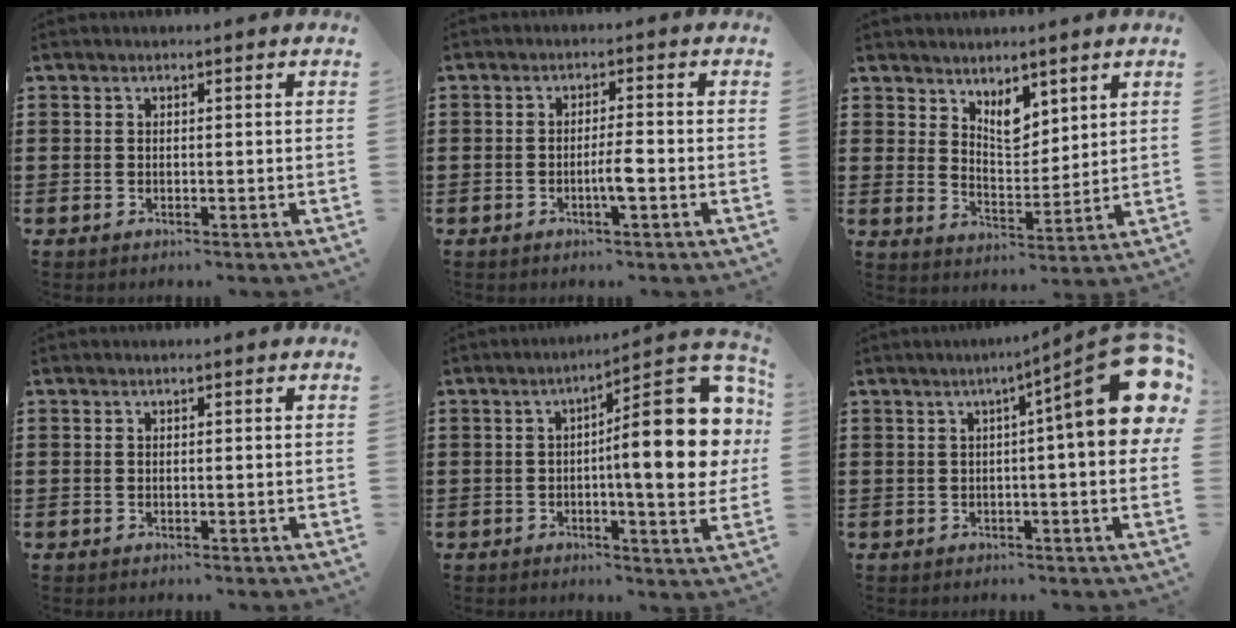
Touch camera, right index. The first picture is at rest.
{"total": 3.5, "force": [-1.2, 0.1, 3.2], "torque": [-0.065, -0.006, -0.024]}
{"total": 5.5, "force": [4.0, 2.5, 2.8], "torque": [-0.049, -0.013, 0.070]}
{"total": 0.0}
{"total": 17.3, "force": [1.8, 4.3, 16.7], "torque": [-0.235, -0.017, 0.022]}
{"total": 13.3, "force": [3.7, 2.1, 12.6], "torque": [-0.170, -0.033, 0.059]}